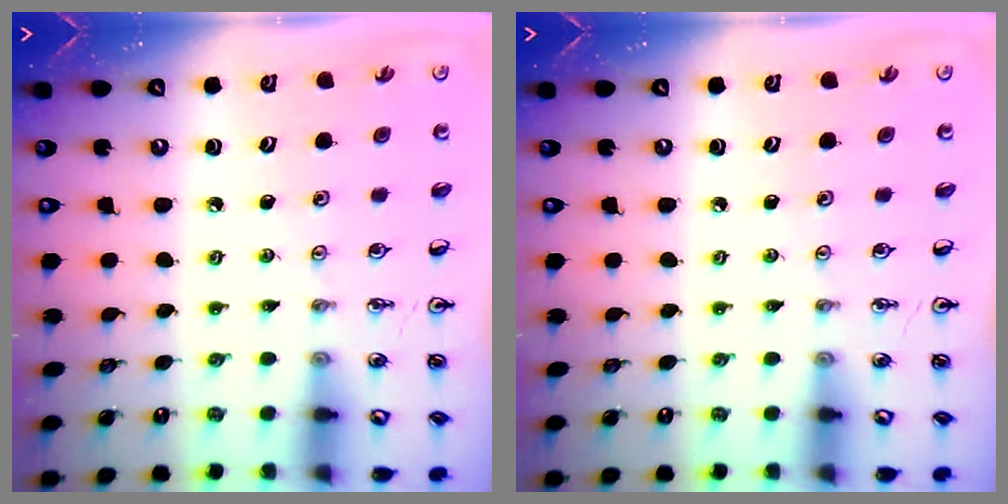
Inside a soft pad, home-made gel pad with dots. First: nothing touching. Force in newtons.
{"total": 0.0}